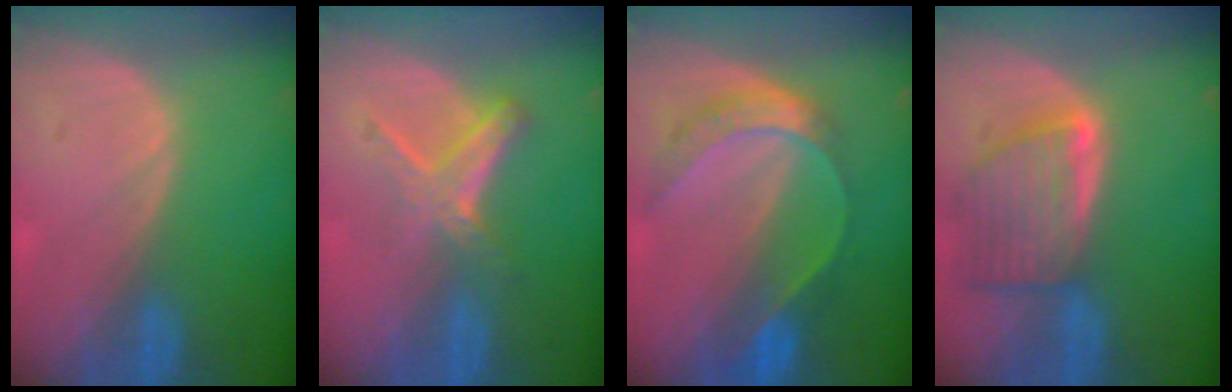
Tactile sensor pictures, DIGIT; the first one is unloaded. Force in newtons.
{"total": 5.8, "press": 5.1, "slide": 2.8}
{"total": 7.7, "press": 6.5, "slide": 4.2}
{"total": 7.9, "press": 7.2, "slide": 3.3}